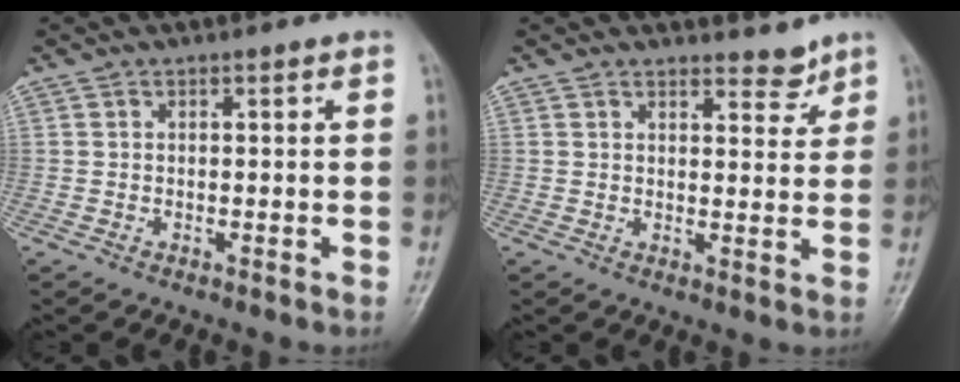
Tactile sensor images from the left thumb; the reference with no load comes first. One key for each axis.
{"total": 3.7, "fx": 3.2, "fy": 1.5, "fz": 1.1, "tx": 0.003, "ty": -0.025, "tz": 0.044}